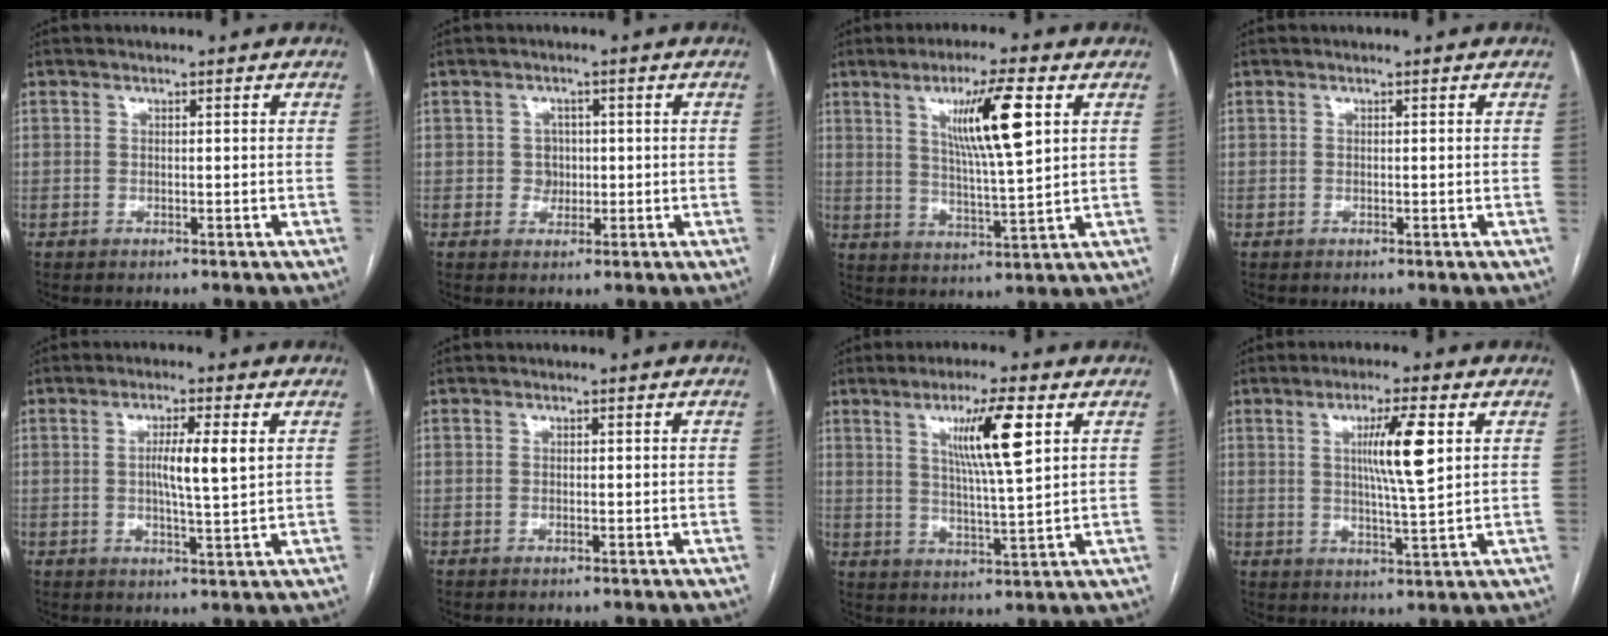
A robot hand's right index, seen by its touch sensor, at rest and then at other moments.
{"total": 2.5, "force": [0.0, 2.3, 0.8], "torque": [-0.005, 0.004, 0.001]}
{"total": 10.4, "force": [3.9, 0.3, 9.7], "torque": [-0.170, -0.002, 0.067]}
{"total": 0.0}
{"total": 5.9, "force": [1.1, 0.2, 5.8], "torque": [-0.103, -0.001, 0.017]}
{"total": 0.0}
{"total": 9.3, "force": [3.7, 0.0, 8.5], "torque": [-0.150, -0.001, 0.063]}
{"total": 7.9, "force": [2.2, 0.0, 7.6], "torque": [-0.134, -0.003, 0.037]}